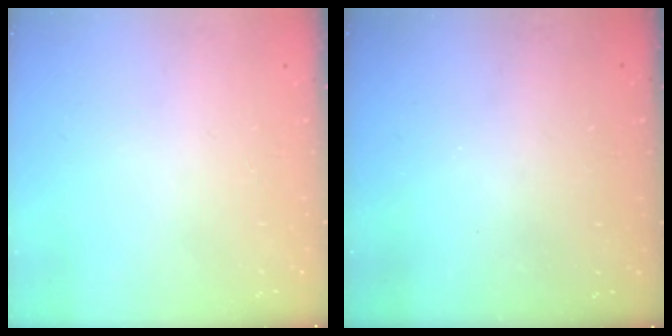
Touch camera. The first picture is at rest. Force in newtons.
{"total": 3.3, "press": 3.3, "slide": 0.1}